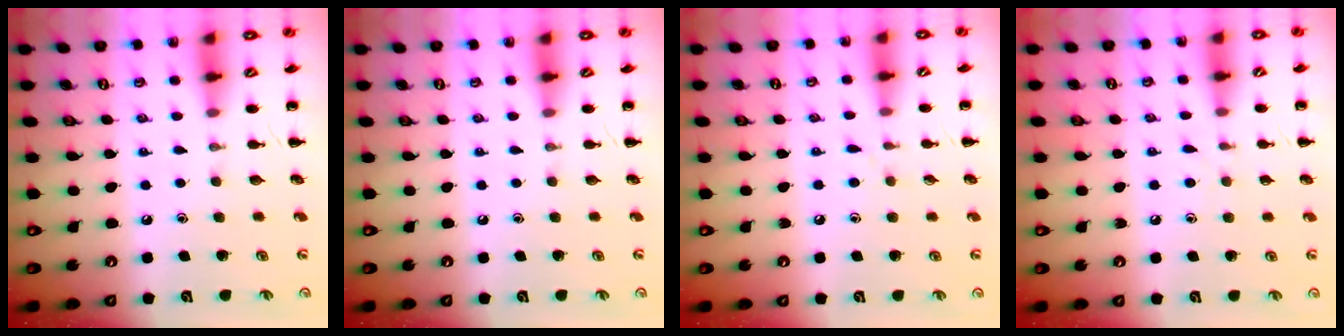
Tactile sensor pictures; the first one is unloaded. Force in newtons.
{"total": 0.0}
{"total": 5.0, "press": 4.7, "slide": 1.7}
{"total": 3.7, "press": 3.4, "slide": 1.5}